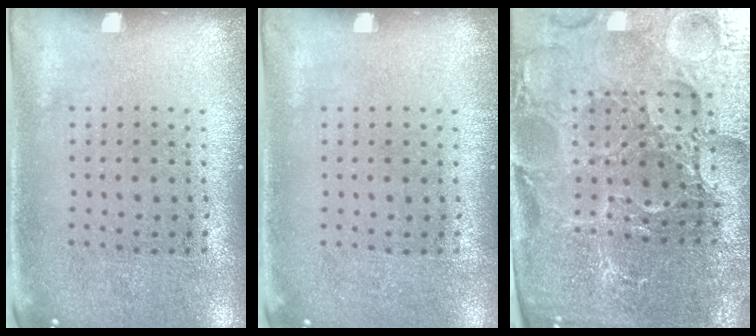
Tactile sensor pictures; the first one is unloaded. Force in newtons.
{"total": 0.0}
{"total": 4.7, "press": 4.5, "slide": 1.2}